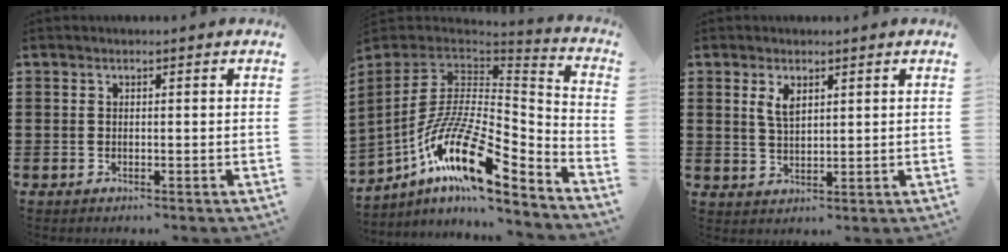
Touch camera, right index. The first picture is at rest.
{"total": 16.9, "force": [-9.0, 5.4, 13.3], "torque": [-0.279, 0.000, -0.173]}
{"total": 2.9, "force": [1.5, 1.3, 2.0], "torque": [-0.045, 0.002, 0.027]}